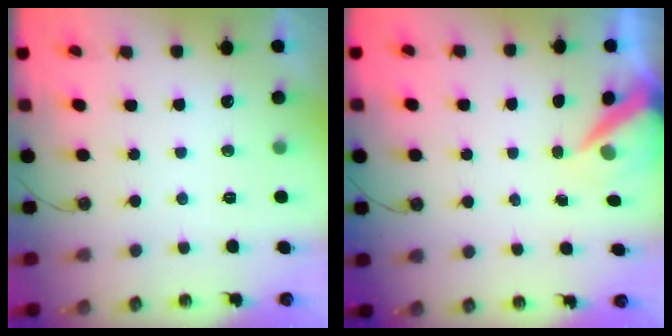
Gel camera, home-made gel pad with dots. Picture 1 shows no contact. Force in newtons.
{"total": 5.9, "press": 5.8, "slide": 0.6}